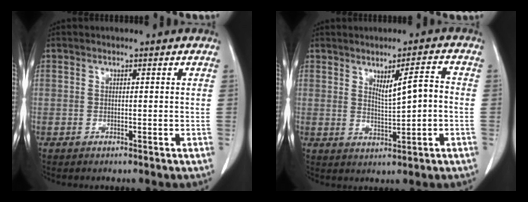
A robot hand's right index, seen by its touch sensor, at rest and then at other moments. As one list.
[{"total": 4.8, "force": [0.4, 0.8, 4.8], "torque": [-0.077, 0.006, 0.012]}]